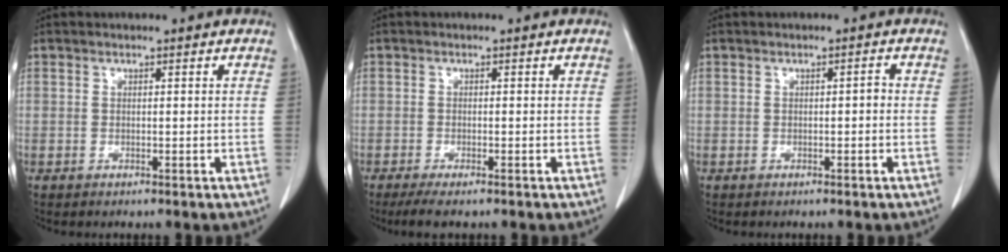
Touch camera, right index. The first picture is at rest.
{"total": 3.8, "force": [-2.9, 0.6, 2.4], "torque": [-0.039, -0.009, -0.044]}
{"total": 0.9, "force": [-0.2, 0.3, 0.8], "torque": [-0.012, 0.003, -0.001]}